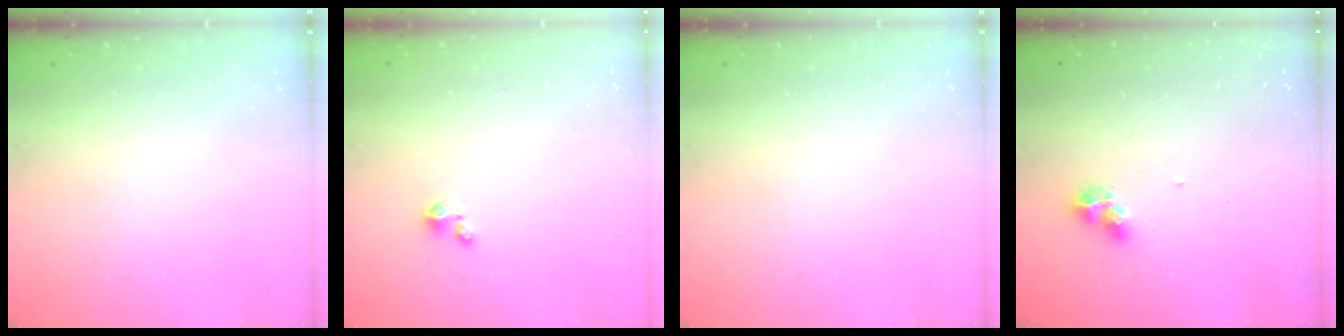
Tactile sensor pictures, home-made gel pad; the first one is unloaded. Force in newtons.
{"total": 1.8, "press": 1.8, "slide": 0.1}
{"total": 0.0}
{"total": 6.6, "press": 6.5, "slide": 0.4}